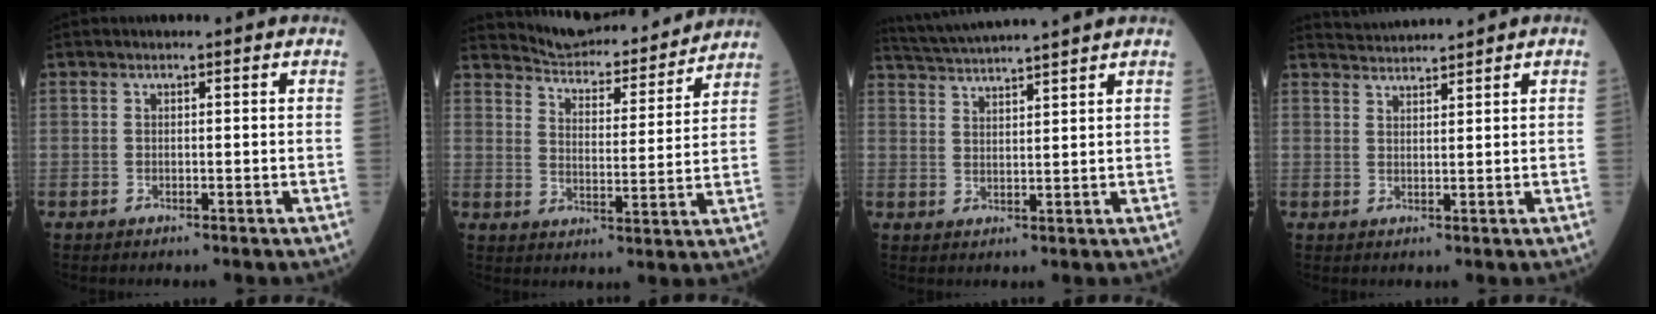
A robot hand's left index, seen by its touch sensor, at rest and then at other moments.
{"total": 16.6, "force": [15.9, 2.6, 4.0], "torque": [-0.057, -0.011, 0.215]}
{"total": 10.3, "force": [9.5, -1.6, 3.6], "torque": [-0.073, 0.022, 0.151]}
{"total": 3.2, "force": [3.1, -0.9, -0.2], "torque": [-0.004, 0.014, 0.064]}